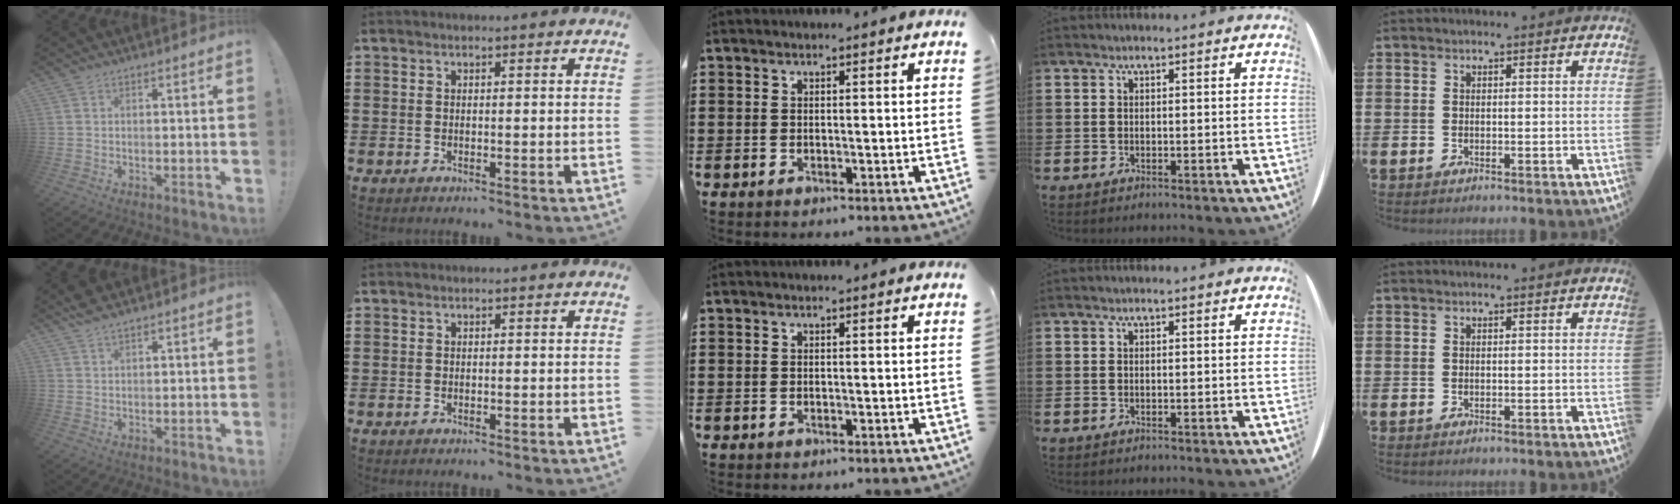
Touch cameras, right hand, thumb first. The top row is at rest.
{"thumb": {"total": 3.0, "force": [2.6, 0.7, 1.4], "torque": [-0.025, -0.014, 0.047]}}